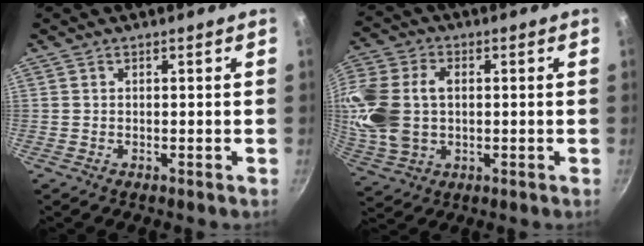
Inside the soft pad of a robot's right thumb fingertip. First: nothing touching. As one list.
[{"total": 16.5, "force": [1.3, 11.7, 11.5], "torque": [-0.250, 0.016, 0.028]}]